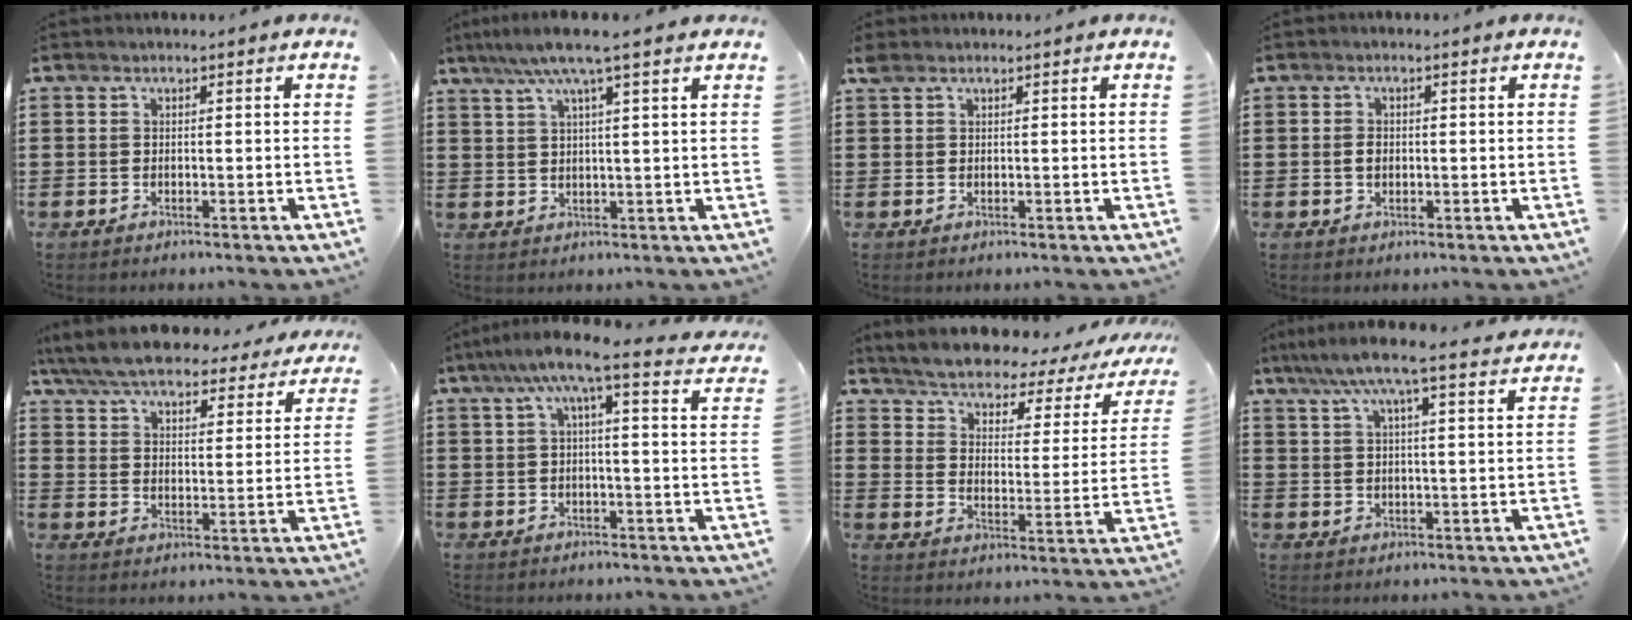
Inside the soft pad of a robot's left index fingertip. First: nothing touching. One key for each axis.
{"total": 6.1, "fx": 4.2, "fy": -0.2, "fz": 4.4, "tx": -0.095, "ty": -0.005, "tz": 0.072}
{"total": 1.2, "fx": 0.8, "fy": 0.6, "fz": 0.5, "tx": -0.014, "ty": 0.003, "tz": 0.016}
{"total": 1.7, "fx": 0.0, "fy": 1.0, "fz": 1.3, "tx": -0.028, "ty": 0.006, "tz": -0.001}
{"total": 7.5, "fx": 7.0, "fy": 1.0, "fz": 2.4, "tx": -0.077, "ty": -0.041, "tz": 0.124}
{"total": 7.3, "fx": 5.4, "fy": 0.1, "fz": 4.9, "tx": -0.115, "ty": -0.016, "tz": 0.091}
{"total": 3.6, "fx": 3.3, "fy": 0.5, "fz": 1.2, "tx": -0.045, "ty": -0.032, "tz": 0.046}
{"total": 7.9, "fx": 6.5, "fy": 0.0, "fz": 4.4, "tx": -0.104, "ty": -0.020, "tz": 0.114}